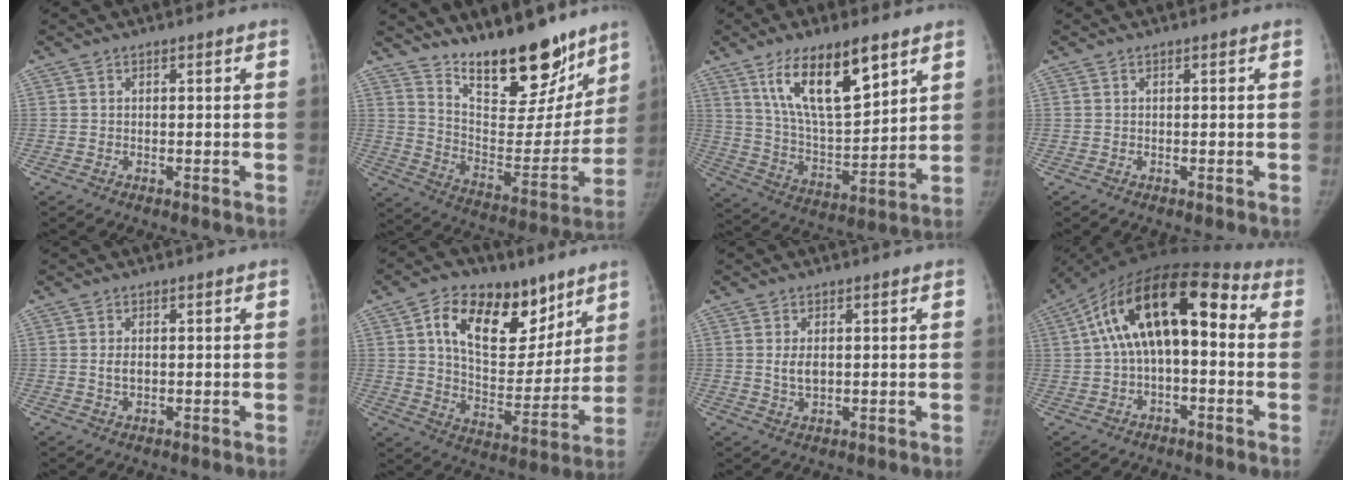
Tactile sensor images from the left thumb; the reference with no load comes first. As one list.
[{"total": 22.6, "force": [16.7, 8.4, 12.6], "torque": [-0.135, -0.106, 0.269]}, {"total": 16.9, "force": [9.6, 6.1, 12.6], "torque": [-0.186, -0.047, 0.182]}, {"total": 0.0}, {"total": 1.9, "force": [0.2, 1.2, 1.5], "torque": [-0.027, -0.003, 0.004]}, {"total": 20.6, "force": [10.2, 12.2, 13.1], "torque": [-0.158, -0.041, 0.172]}, {"total": 3.1, "force": [0.4, 1.8, 2.4], "torque": [-0.043, -0.008, 0.012]}, {"total": 19.0, "force": [2.2, 9.5, 16.2], "torque": [-0.254, 0.053, 0.022]}]